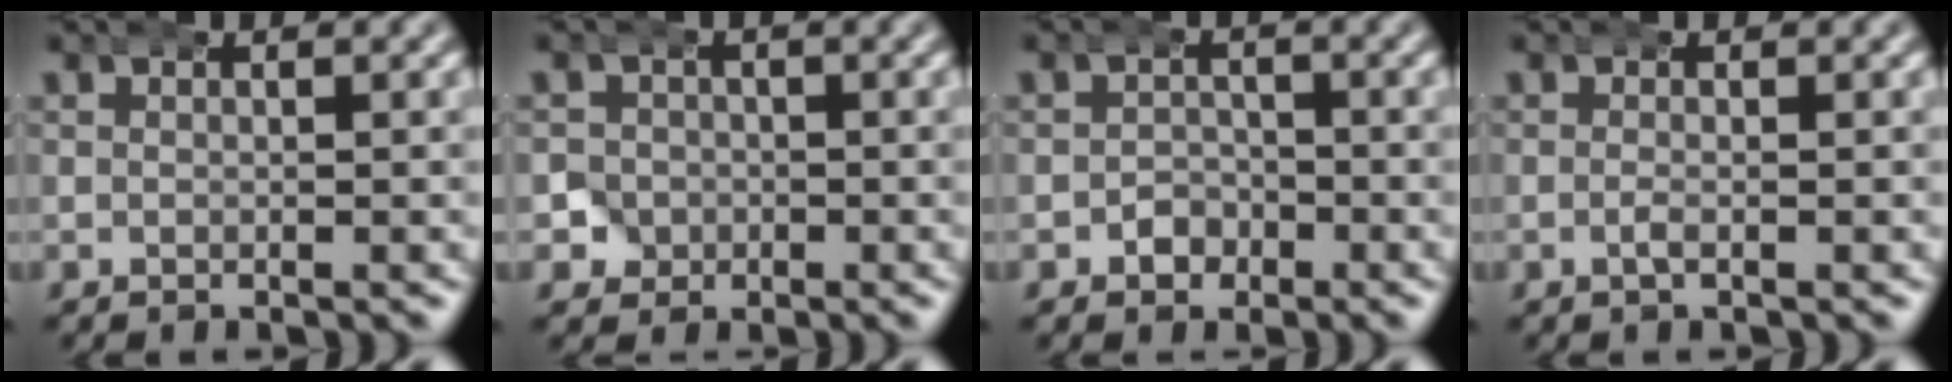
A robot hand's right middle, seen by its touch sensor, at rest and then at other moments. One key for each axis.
{"total": 4.2, "fx": -0.8, "fy": 4.1, "fz": 0.3, "tx": -0.023, "ty": -0.012, "tz": -0.021}
{"total": 1.4, "fx": -0.6, "fy": 1.2, "fz": -0.2, "tx": 0.005, "ty": -0.001, "tz": -0.012}
{"total": 0.6, "fx": -0.4, "fy": -0.2, "fz": 0.5, "tx": -0.015, "ty": -0.005, "tz": -0.005}